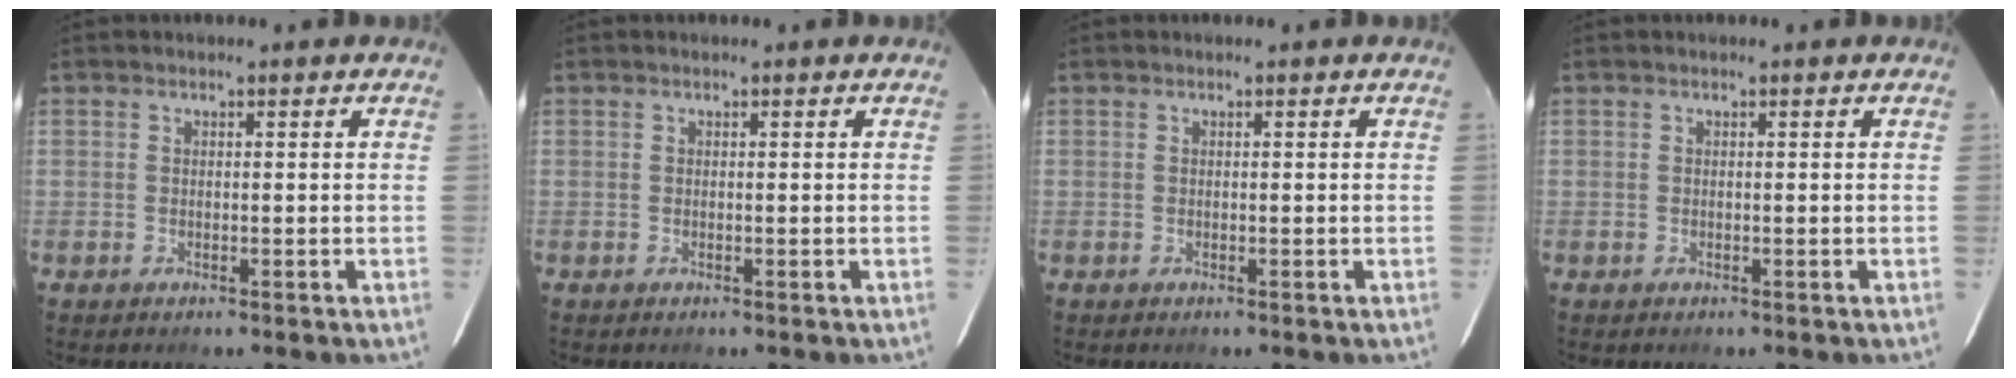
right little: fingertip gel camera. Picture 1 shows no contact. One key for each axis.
{"total": 0.0}
{"total": 0.0}
{"total": 0.0}